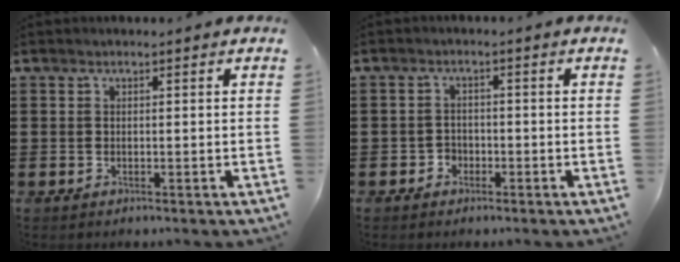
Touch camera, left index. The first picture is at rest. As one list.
[{"total": 1.8, "force": [-1.2, 1.3, 0.0], "torque": [-0.007, 0.002, -0.029]}]